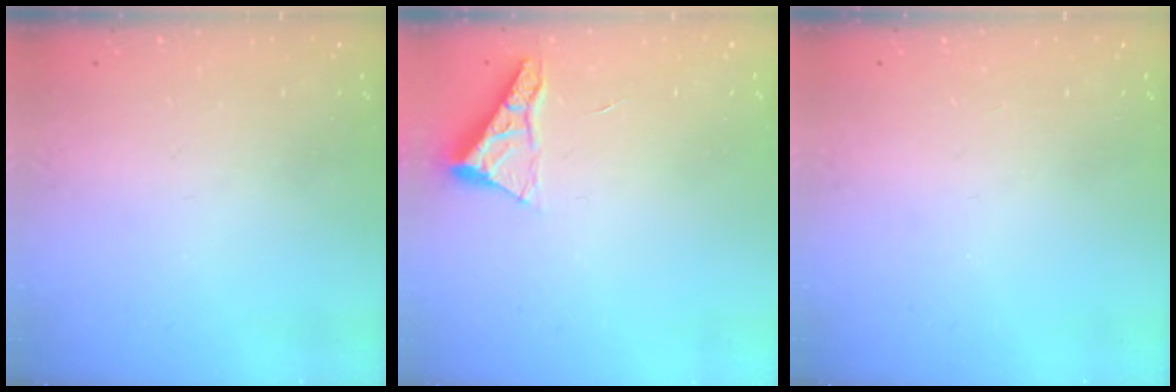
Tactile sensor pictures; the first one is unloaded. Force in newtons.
{"total": 5.3, "press": 5.3, "slide": 0.5}
{"total": 0.0}